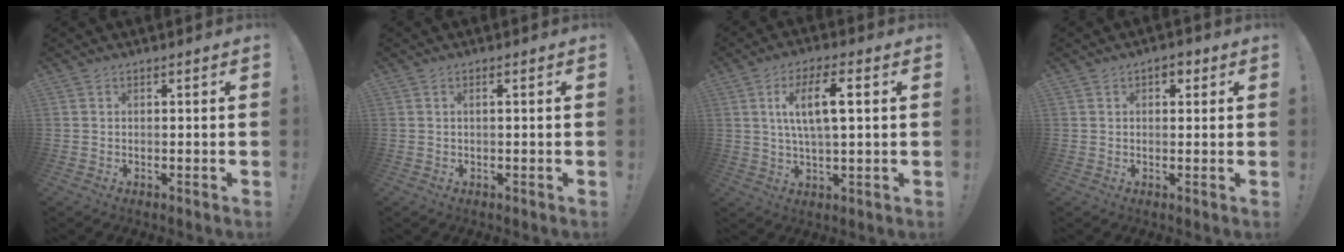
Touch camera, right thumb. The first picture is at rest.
{"total": 1.0, "force": [-0.1, -0.1, 1.0], "torque": [-0.018, 0.000, -0.004]}
{"total": 10.4, "force": [2.5, 3.1, 9.7], "torque": [-0.164, 0.008, 0.038]}
{"total": 2.8, "force": [1.0, 1.9, 1.9], "torque": [-0.021, 0.003, 0.013]}